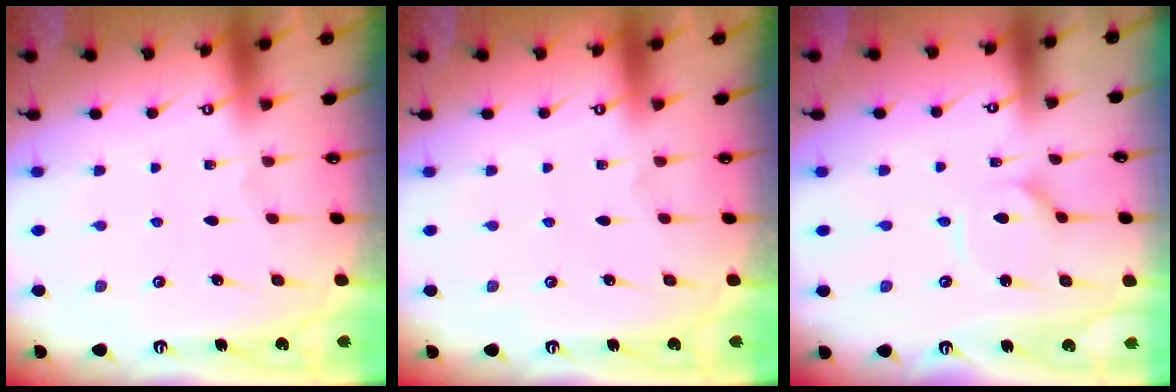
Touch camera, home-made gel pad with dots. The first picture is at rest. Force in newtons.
{"total": 0.0}
{"total": 2.4, "press": 2.4, "slide": 0.3}